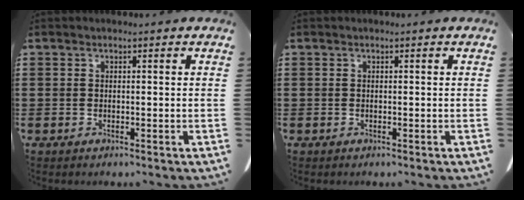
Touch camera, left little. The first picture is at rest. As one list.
[{"total": 0.0}]